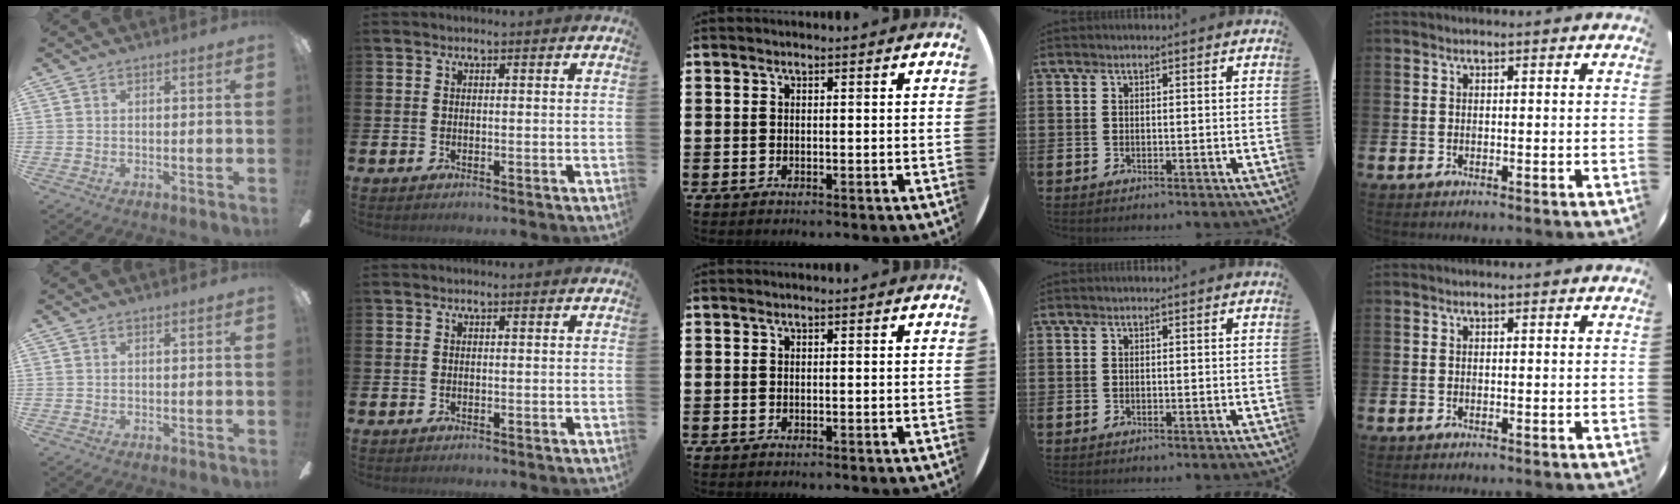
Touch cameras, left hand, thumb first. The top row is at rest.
{}